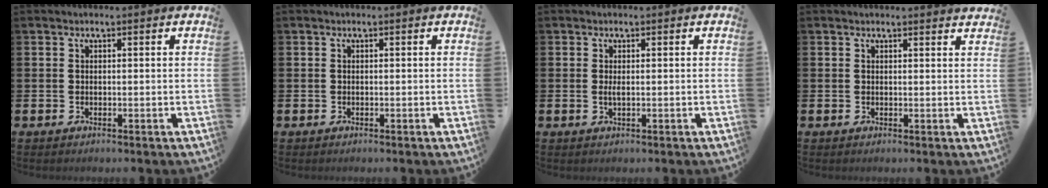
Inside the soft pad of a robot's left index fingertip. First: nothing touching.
{"total": 0.0}
{"total": 0.8, "force": [0.0, 0.2, 0.8], "torque": [-0.014, 0.001, 0.000]}
{"total": 1.1, "force": [1.1, -0.1, 0.0], "torque": [0.008, -0.009, 0.019]}